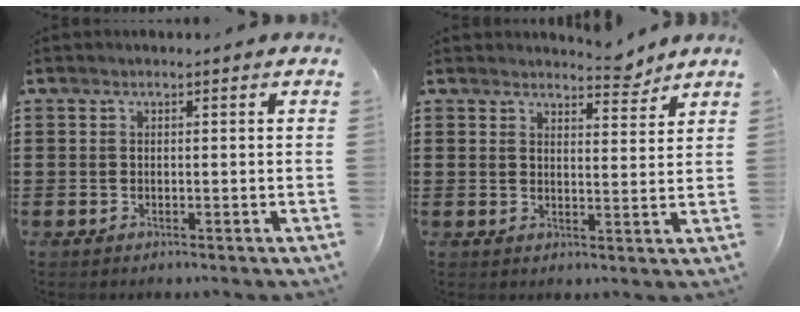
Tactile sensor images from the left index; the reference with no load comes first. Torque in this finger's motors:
{"motor_torque": [0.02, 0.03, -0.02, 0.00]}